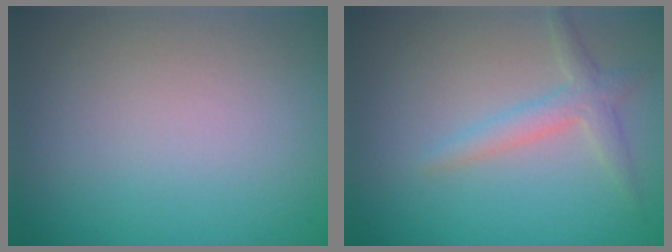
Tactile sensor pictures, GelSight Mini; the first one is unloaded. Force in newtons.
{"total": 2.2, "press": 2.2, "slide": 0.1}